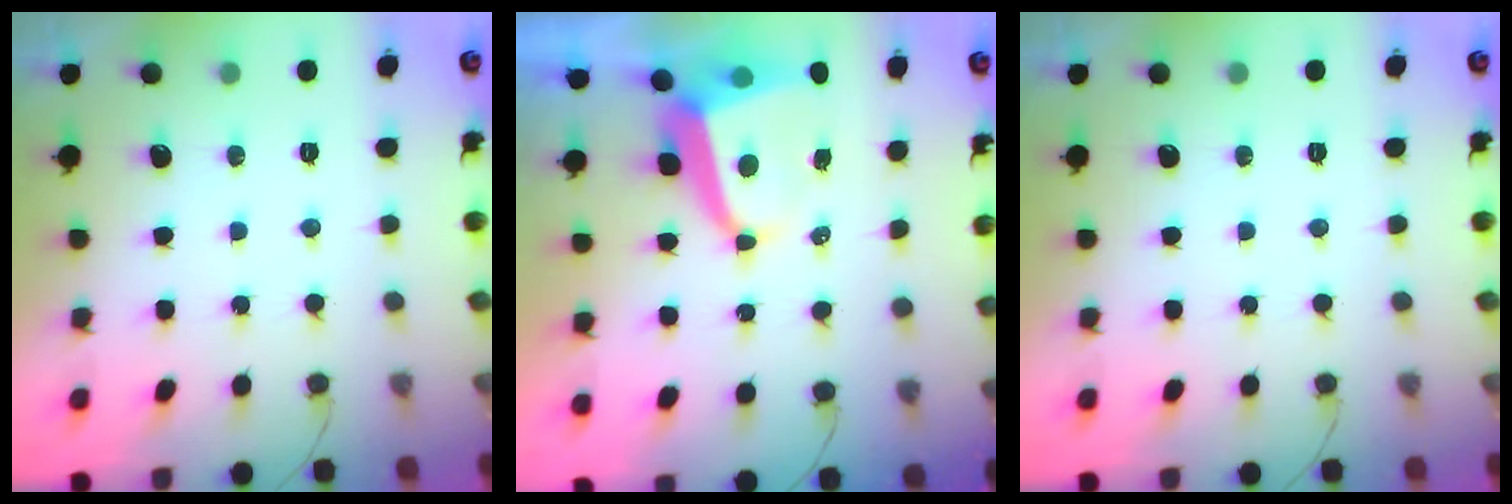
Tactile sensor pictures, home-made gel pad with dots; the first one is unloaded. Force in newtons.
{"total": 5.8, "press": 5.8, "slide": 0.8}
{"total": 0.0}